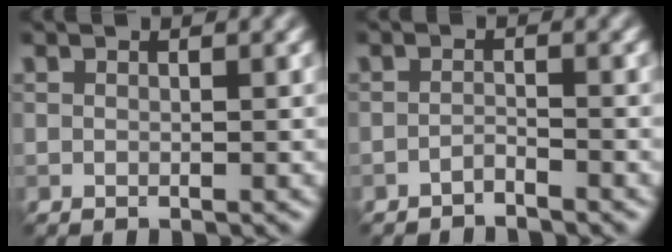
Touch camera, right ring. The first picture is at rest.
{"total": 1.0, "force": [-1.0, 0.1, 0.2], "torque": [-0.004, 0.003, -0.020]}